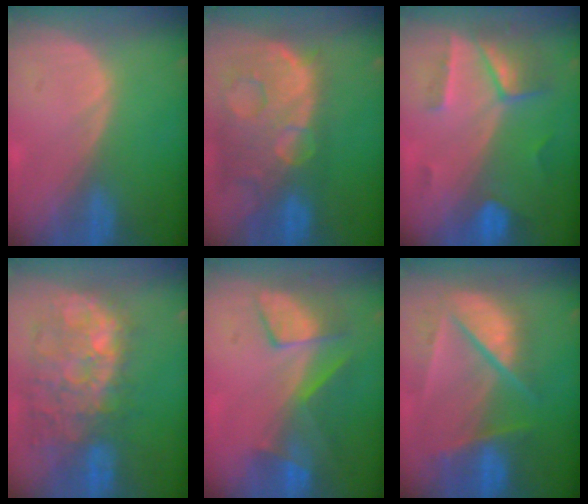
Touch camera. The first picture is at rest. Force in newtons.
{"total": 14.3, "press": 11.6, "slide": 8.4}
{"total": 7.4, "press": 6.5, "slide": 3.6}
{"total": 11.3, "press": 10.5, "slide": 4.1}
{"total": 8.0, "press": 7.2, "slide": 3.5}
{"total": 9.8, "press": 8.4, "slide": 5.0}